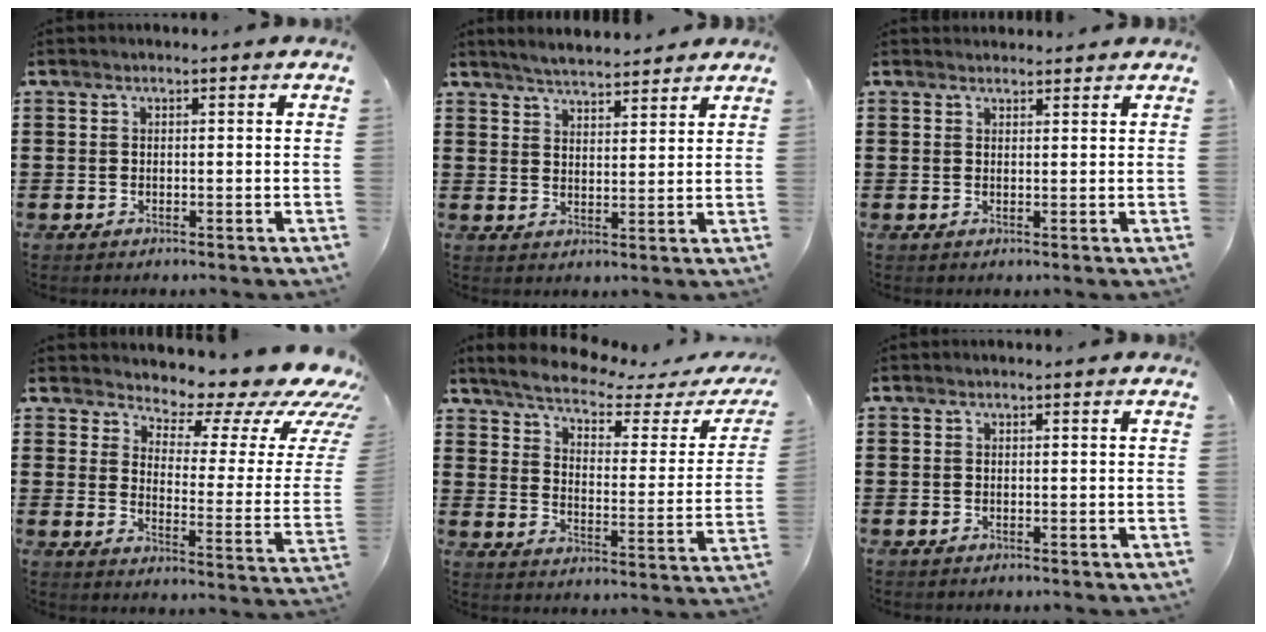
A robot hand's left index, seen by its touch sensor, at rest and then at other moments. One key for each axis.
{"total": 3.9, "fx": 3.9, "fy": 0.1, "fz": 0.5, "tx": -0.022, "ty": -0.013, "tz": 0.071}
{"total": 1.5, "fx": 1.5, "fy": 0.4, "fz": -0.1, "tx": -0.003, "ty": 0.002, "tz": 0.029}
{"total": 7.1, "fx": 5.9, "fy": 2.5, "fz": 3.2, "tx": -0.051, "ty": -0.056, "tz": 0.093}
{"total": 4.6, "fx": 3.9, "fy": 0.6, "fz": 2.4, "tx": -0.070, "ty": -0.027, "tz": 0.058}
{"total": 0.0}